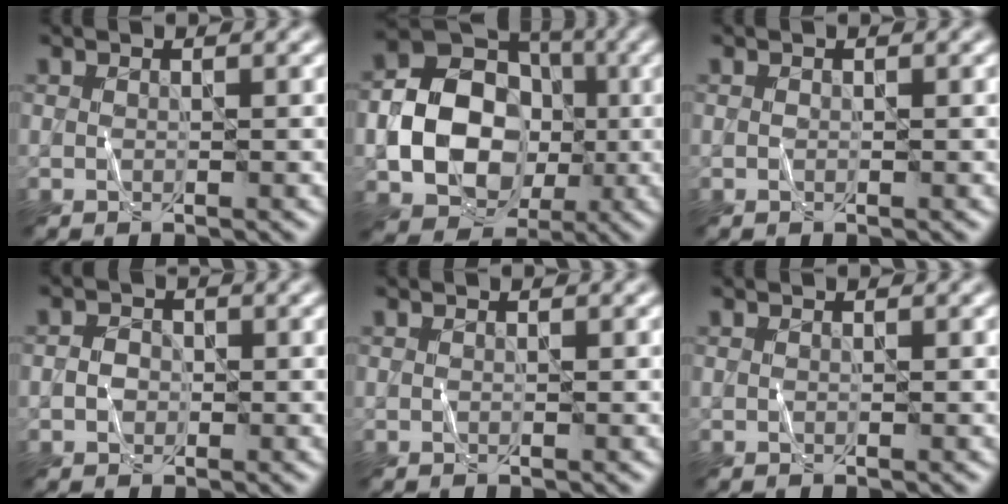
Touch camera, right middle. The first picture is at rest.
{"total": 11.5, "force": [-1.7, 9.1, 6.8], "torque": [-0.096, -0.014, -0.041]}
{"total": 0.0}
{"total": 1.7, "force": [-0.3, 1.5, 0.8], "torque": [-0.008, 0.002, -0.013]}
{"total": 0.0}
{"total": 0.0}